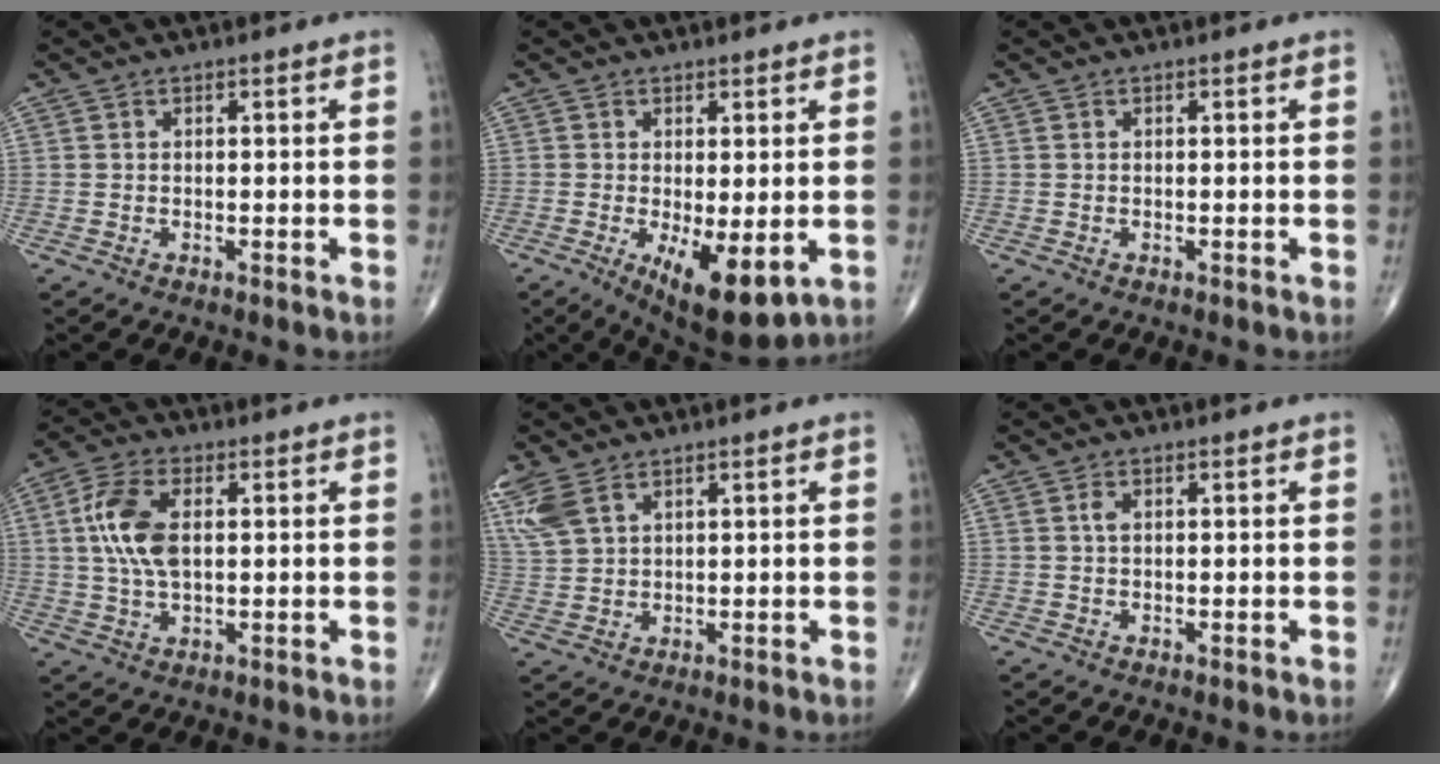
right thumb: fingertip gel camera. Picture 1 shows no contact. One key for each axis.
{"total": 9.8, "fx": -2.6, "fy": 3.6, "fz": 8.8, "tx": -0.130, "ty": -0.023, "tz": -0.029}
{"total": 0.0}
{"total": 9.9, "fx": 1.6, "fy": 5.2, "fz": 8.3, "tx": -0.178, "ty": 0.006, "tz": 0.030}
{"total": 8.0, "fx": 4.7, "fy": 4.2, "fz": 4.9, "tx": -0.126, "ty": 0.001, "tz": 0.106}
{"total": 1.4, "fx": 0.4, "fy": 0.8, "fz": 1.1, "tx": -0.024, "ty": 0.004, "tz": 0.007}